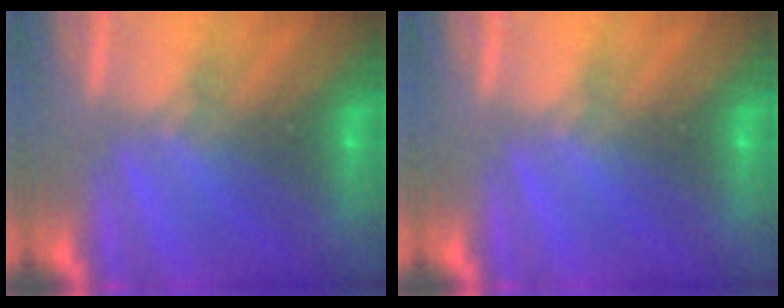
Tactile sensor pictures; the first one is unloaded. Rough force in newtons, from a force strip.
{"total": 0.0}